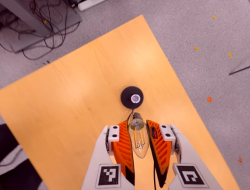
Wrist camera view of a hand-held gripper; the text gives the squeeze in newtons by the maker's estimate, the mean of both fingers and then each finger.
{"total": 20.3, "left": 22.1, "right": 18.5}